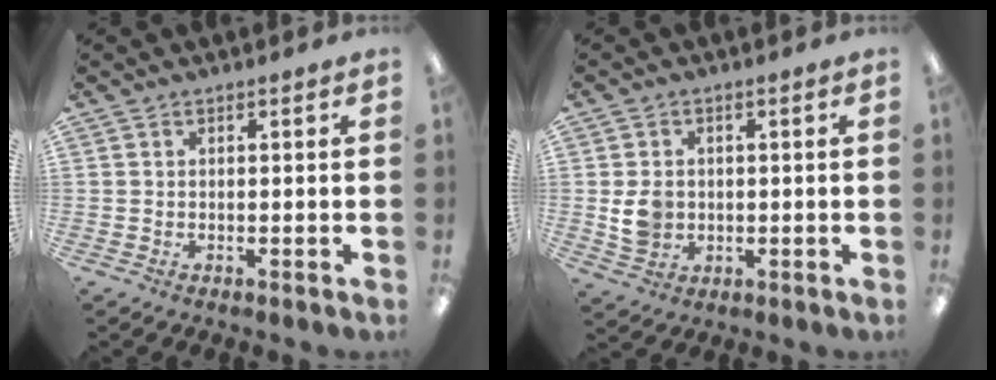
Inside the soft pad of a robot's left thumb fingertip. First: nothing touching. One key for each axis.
{"total": 5.4, "fx": -0.1, "fy": 4.6, "fz": 2.9, "tx": -0.044, "ty": 0.003, "tz": -0.002}